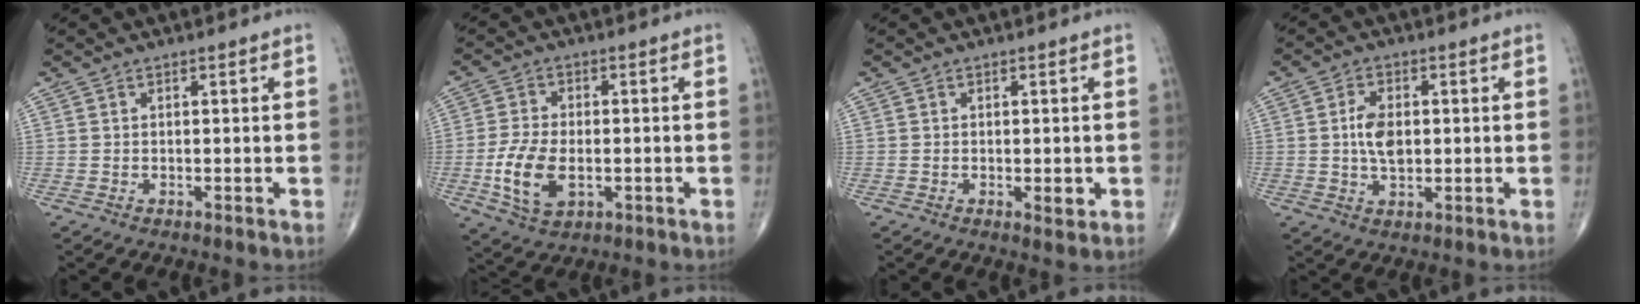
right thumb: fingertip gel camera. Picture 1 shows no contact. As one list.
[{"total": 9.6, "force": [-2.2, 5.4, 7.6], "torque": [-0.152, -0.002, -0.035]}, {"total": 2.1, "force": [-0.4, 0.9, 1.8], "torque": [-0.022, -0.004, -0.004]}, {"total": 5.9, "force": [0.3, 3.4, 4.8], "torque": [-0.083, 0.001, 0.004]}]